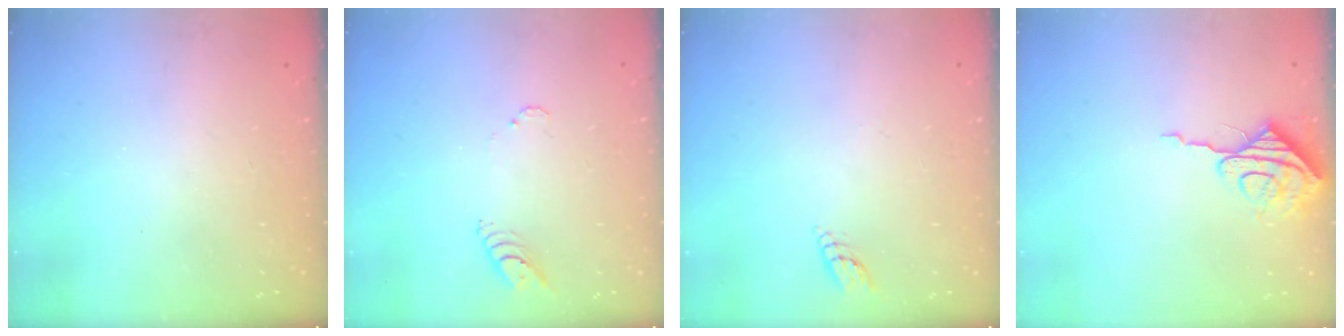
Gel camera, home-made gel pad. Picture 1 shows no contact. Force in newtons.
{"total": 4.2, "press": 4.1, "slide": 0.4}
{"total": 3.1, "press": 3.0, "slide": 0.3}
{"total": 8.4, "press": 8.4, "slide": 0.6}